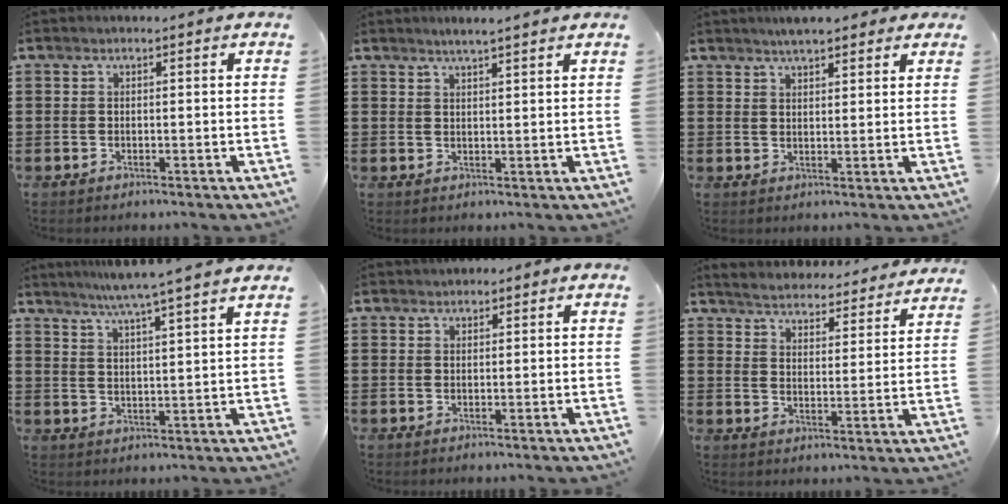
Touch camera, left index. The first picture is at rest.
{"total": 2.0, "force": [1.9, -0.2, 0.7], "torque": [-0.017, 0.000, 0.035]}
{"total": 3.6, "force": [3.1, 0.8, 1.6], "torque": [-0.038, 0.001, 0.057]}
{"total": 5.4, "force": [4.6, -1.4, 2.3], "torque": [-0.059, -0.023, 0.078]}
{"total": 0.8, "force": [0.6, 0.6, 0.0], "torque": [-0.003, 0.004, 0.011]}
{"total": 4.0, "force": [4.0, -0.1, -0.6], "torque": [-0.016, -0.037, 0.062]}